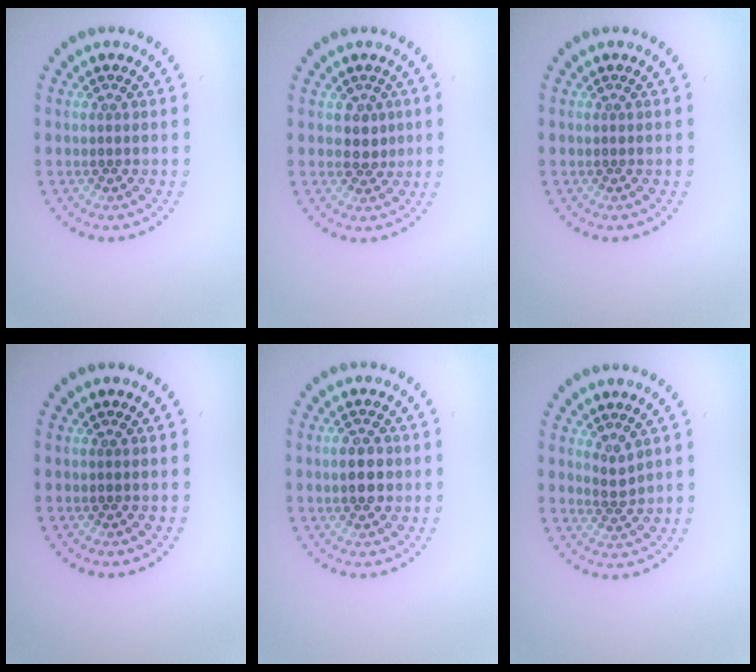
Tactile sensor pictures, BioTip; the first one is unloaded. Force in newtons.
{"total": 1.7, "press": 1.3, "slide": 1.0}
{"total": 0.0}
{"total": 0.0}
{"total": 2.3, "press": 2.3, "slide": 0.2}
{"total": 1.5, "press": 1.0, "slide": 1.1}